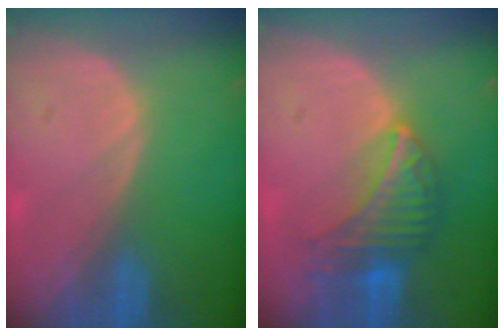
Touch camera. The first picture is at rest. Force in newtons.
{"total": 6.8, "press": 6.6, "slide": 1.4}